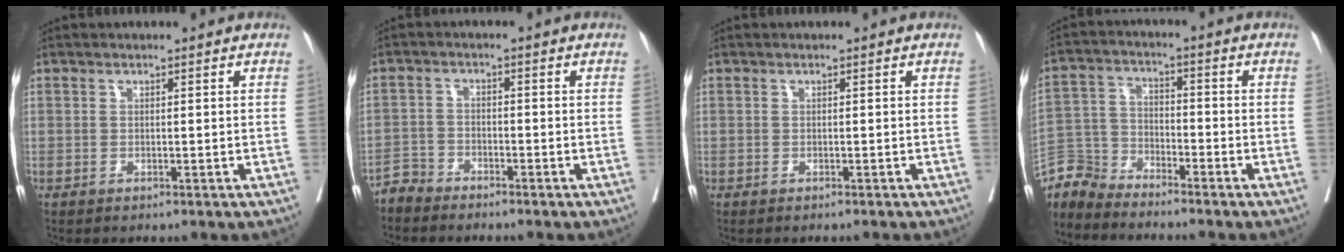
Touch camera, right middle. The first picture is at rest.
{"total": 2.7, "force": [-2.6, 0.6, -0.6], "torque": [0.018, -0.006, -0.053]}
{"total": 1.3, "force": [-1.0, -0.4, 0.6], "torque": [-0.009, -0.004, -0.013]}
{"total": 5.9, "force": [-5.8, 0.6, -0.7], "torque": [0.016, 0.006, -0.119]}